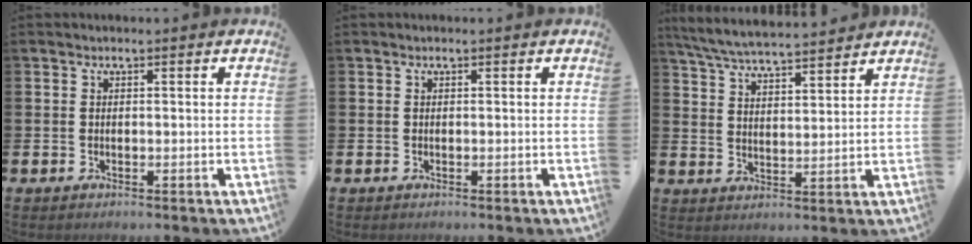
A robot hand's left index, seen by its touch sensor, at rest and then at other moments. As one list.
[{"total": 0.0}, {"total": 6.3, "force": [6.1, 0.5, 1.4], "torque": [-0.052, -0.031, 0.109]}]